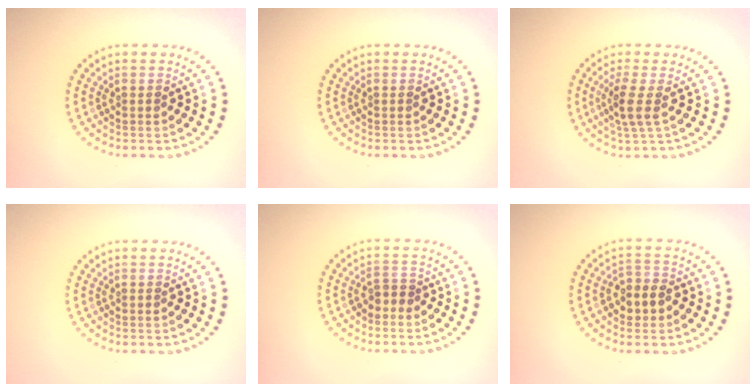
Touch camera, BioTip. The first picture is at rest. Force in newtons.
{"total": 0.0}
{"total": 2.7, "press": 2.1, "slide": 1.7}
{"total": 0.0}
{"total": 1.1, "press": 0.9, "slide": 0.6}
{"total": 2.8, "press": 2.6, "slide": 0.9}